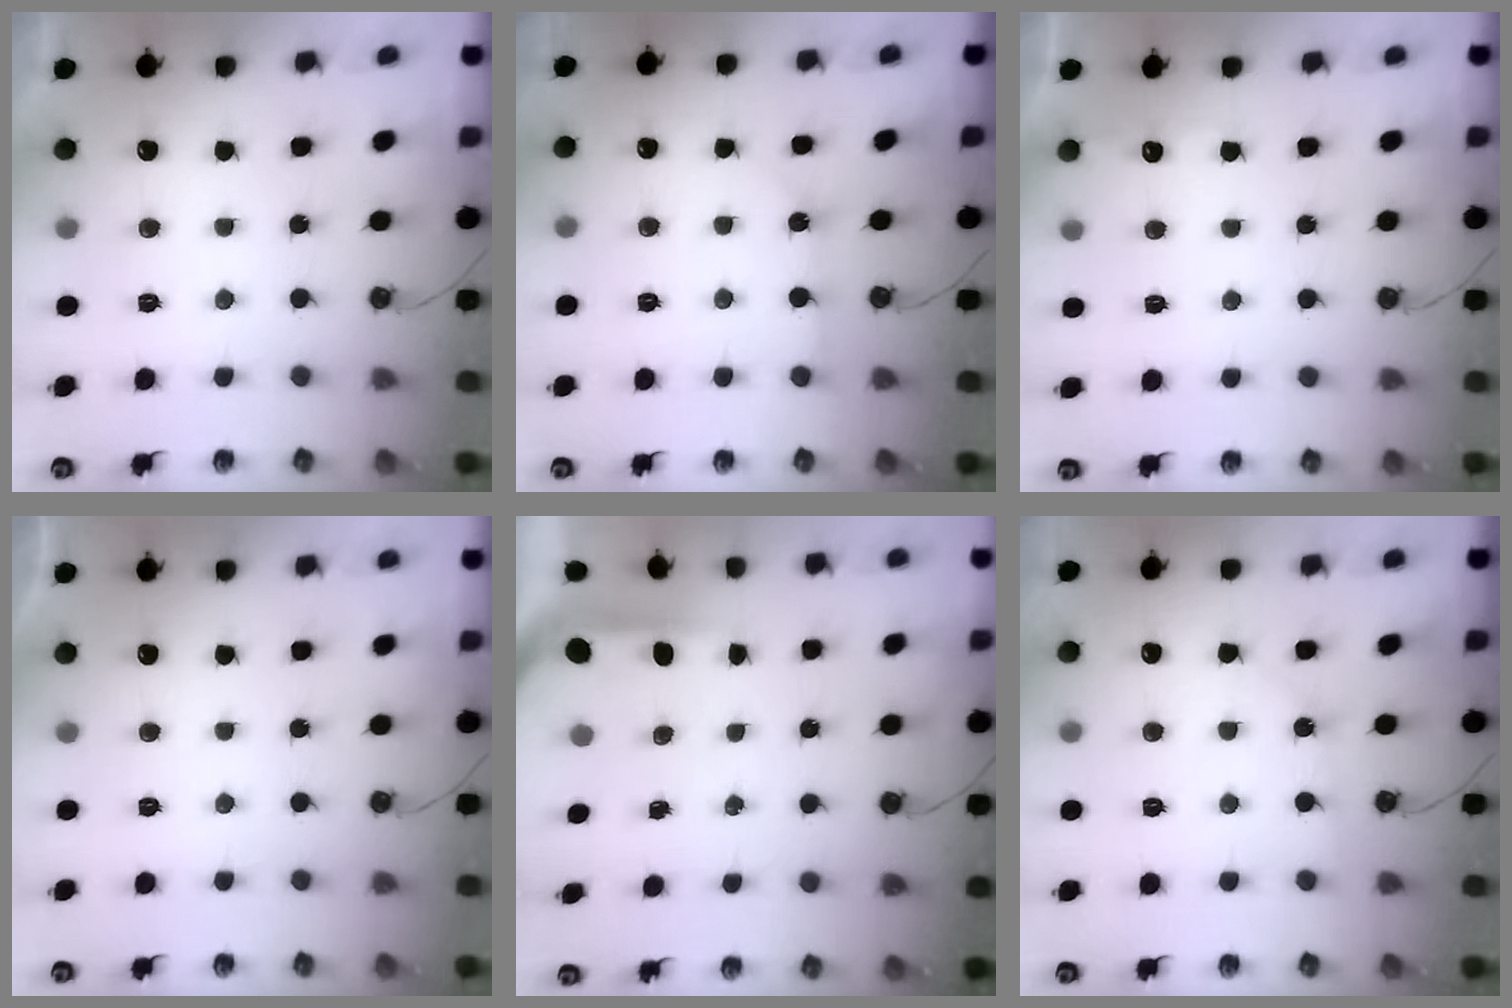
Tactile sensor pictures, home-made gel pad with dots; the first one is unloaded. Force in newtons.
{"total": 2.4, "press": 2.4, "slide": 0.3}
{"total": 4.2, "press": 4.2, "slide": 0.6}
{"total": 0.0}
{"total": 3.8, "press": 3.8, "slide": 0.4}
{"total": 4.2, "press": 4.1, "slide": 0.7}